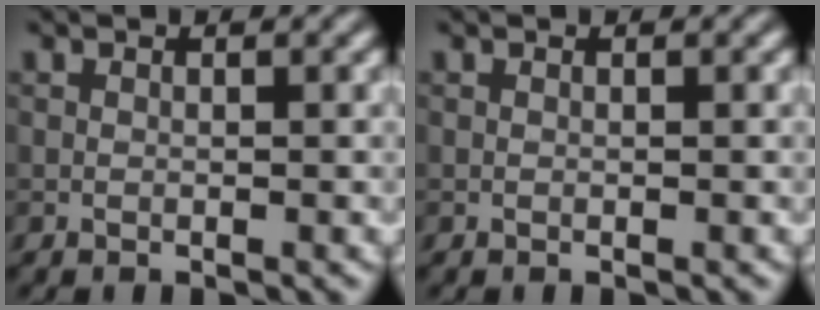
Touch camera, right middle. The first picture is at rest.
{"total": 0.0}